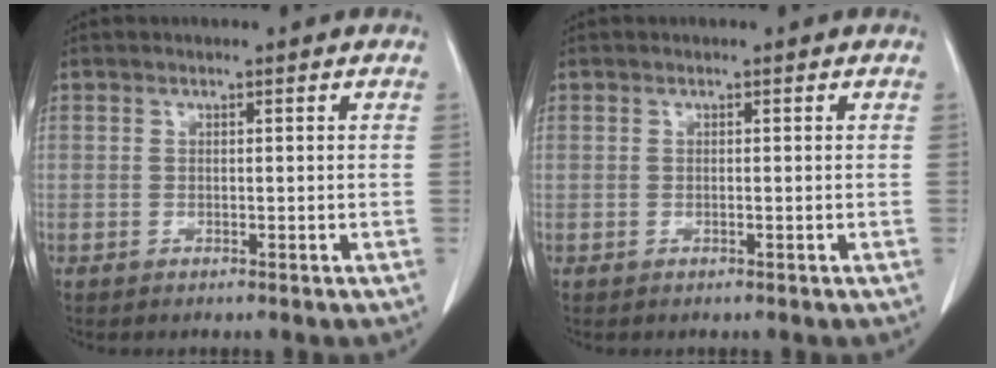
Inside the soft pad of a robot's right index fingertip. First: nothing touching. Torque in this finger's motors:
{"motor_torque": [0.05, -0.02, 0.07, 0.01]}